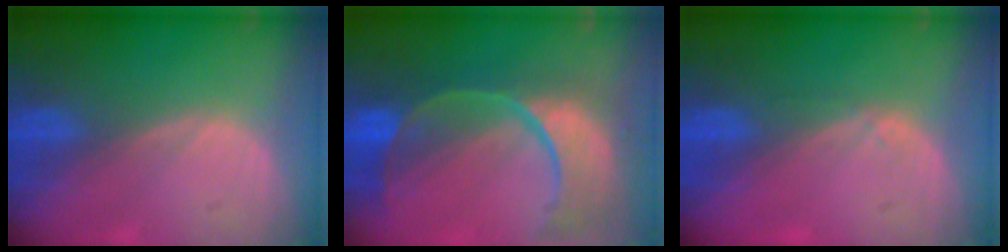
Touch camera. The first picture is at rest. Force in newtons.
{"total": 13.2, "press": 10.7, "slide": 7.9}
{"total": 0.9, "press": 0.8, "slide": 0.2}